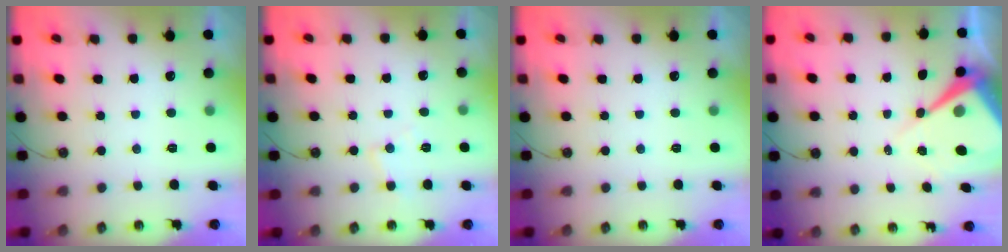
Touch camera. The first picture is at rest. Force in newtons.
{"total": 5.8, "press": 5.8, "slide": 0.4}
{"total": 0.0}
{"total": 10.5, "press": 10.5, "slide": 0.8}